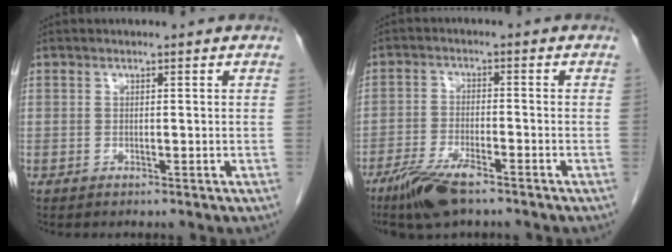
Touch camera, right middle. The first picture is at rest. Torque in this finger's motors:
{"motor_torque": [-0.03, -0.25, 0.07, 0.04]}